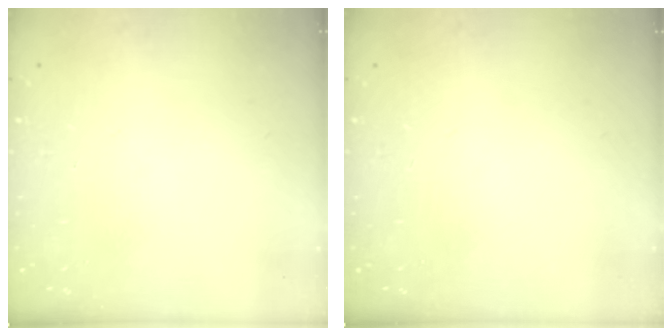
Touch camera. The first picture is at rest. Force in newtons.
{"total": 0.0}